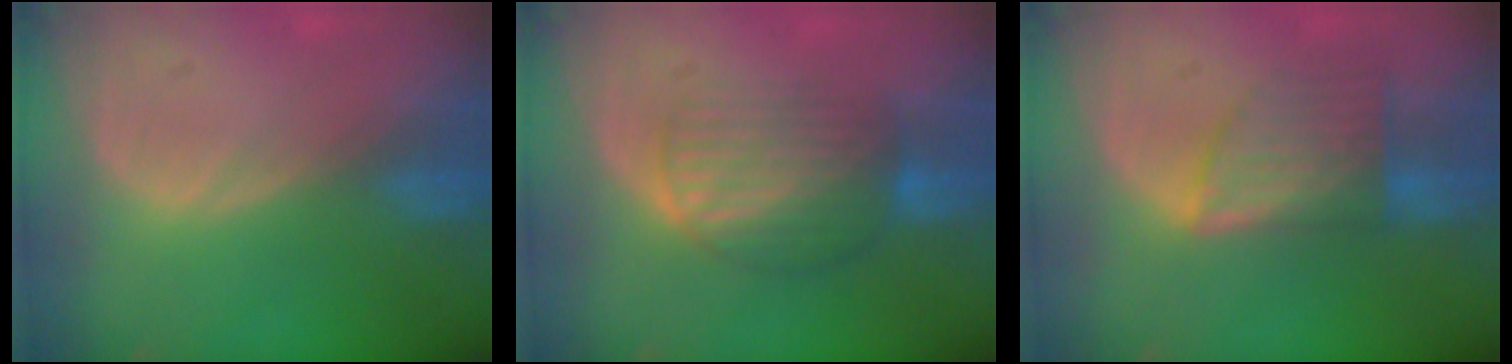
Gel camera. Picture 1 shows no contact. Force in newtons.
{"total": 6.7, "press": 6.4, "slide": 1.8}
{"total": 7.2, "press": 6.4, "slide": 3.4}